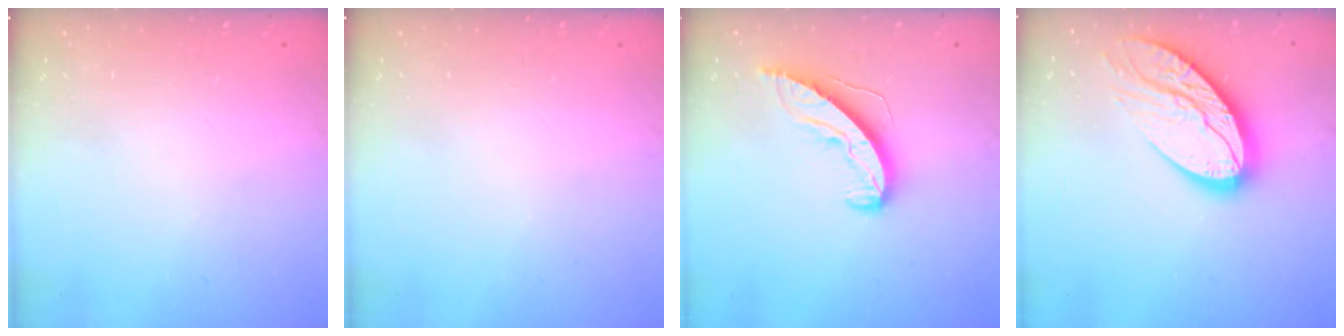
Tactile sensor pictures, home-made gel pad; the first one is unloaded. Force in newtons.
{"total": 0.0}
{"total": 8.4, "press": 8.4, "slide": 0.2}
{"total": 15.3, "press": 15.2, "slide": 0.9}